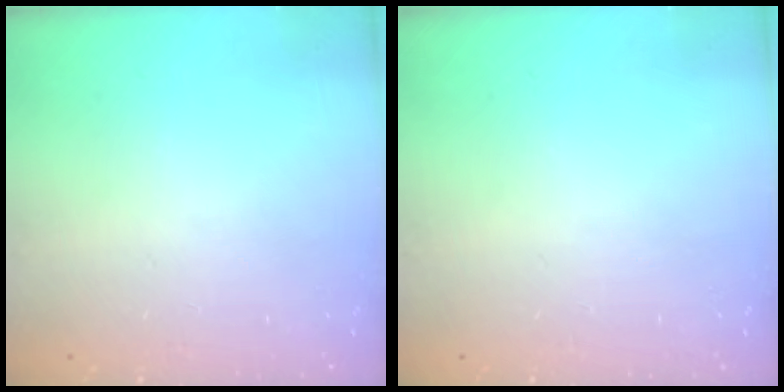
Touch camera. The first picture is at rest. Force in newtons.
{"total": 0.0}